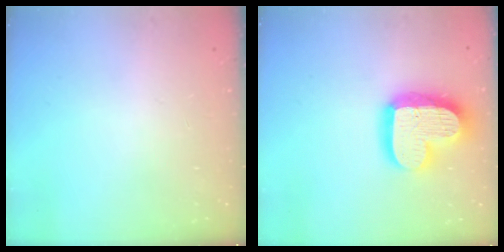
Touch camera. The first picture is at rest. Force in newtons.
{"total": 19.0, "press": 19.0, "slide": 1.6}